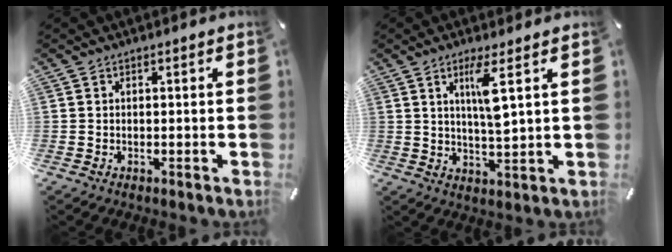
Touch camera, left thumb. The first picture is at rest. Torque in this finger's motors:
{"motor_torque": [1.19, 1.05, 0.66, -0.67, 0.09]}